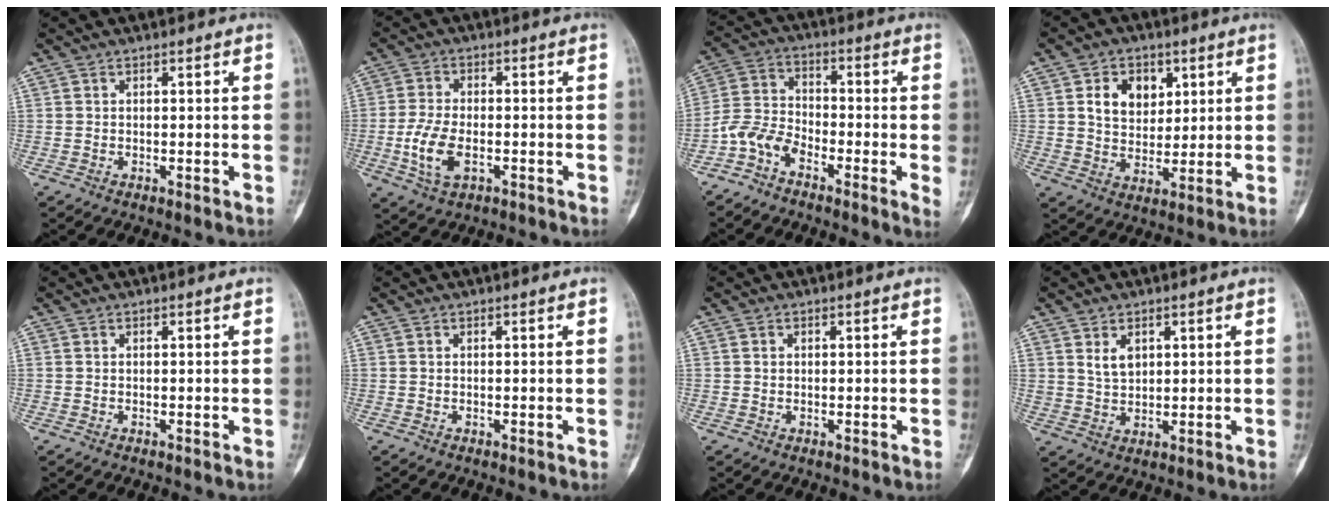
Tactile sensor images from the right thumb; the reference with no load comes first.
{"total": 7.8, "force": [-2.2, 4.2, 6.2], "torque": [-0.132, 0.005, -0.039]}
{"total": 7.9, "force": [-3.9, 3.7, 5.8], "torque": [-0.097, 0.025, -0.091]}
{"total": 8.9, "force": [3.2, 6.6, 5.0], "torque": [-0.044, -0.013, 0.058]}
{"total": 0.0}
{"total": 0.0}
{"total": 0.8, "force": [0.2, 0.7, 0.4], "torque": [-0.006, 0.002, 0.003]}
{"total": 4.0, "force": [1.7, 2.6, 2.4], "torque": [-0.033, -0.012, 0.040]}